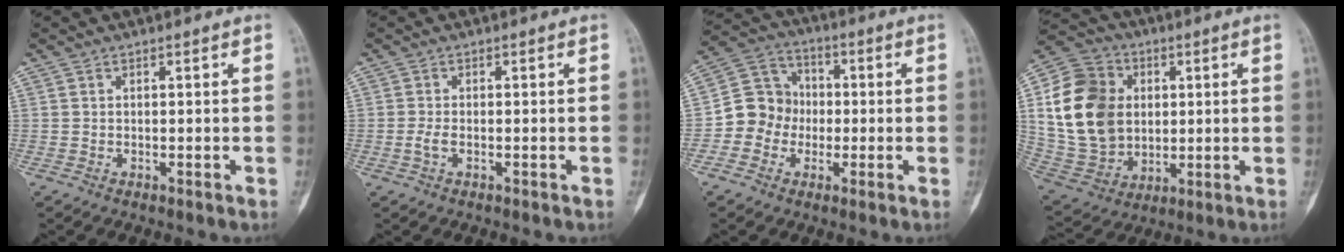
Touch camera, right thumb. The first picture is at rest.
{"total": 1.5, "force": [-0.5, 0.7, 1.3], "torque": [-0.032, 0.000, -0.011]}
{"total": 9.6, "force": [-1.5, 8.9, 3.1], "torque": [-0.020, 0.033, -0.039]}
{"total": 20.1, "force": [3.1, 15.6, 12.3], "torque": [-0.217, 0.005, 0.067]}